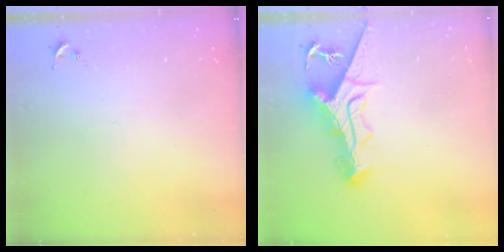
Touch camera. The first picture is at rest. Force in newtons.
{"total": 14.5, "press": 14.4, "slide": 1.2}